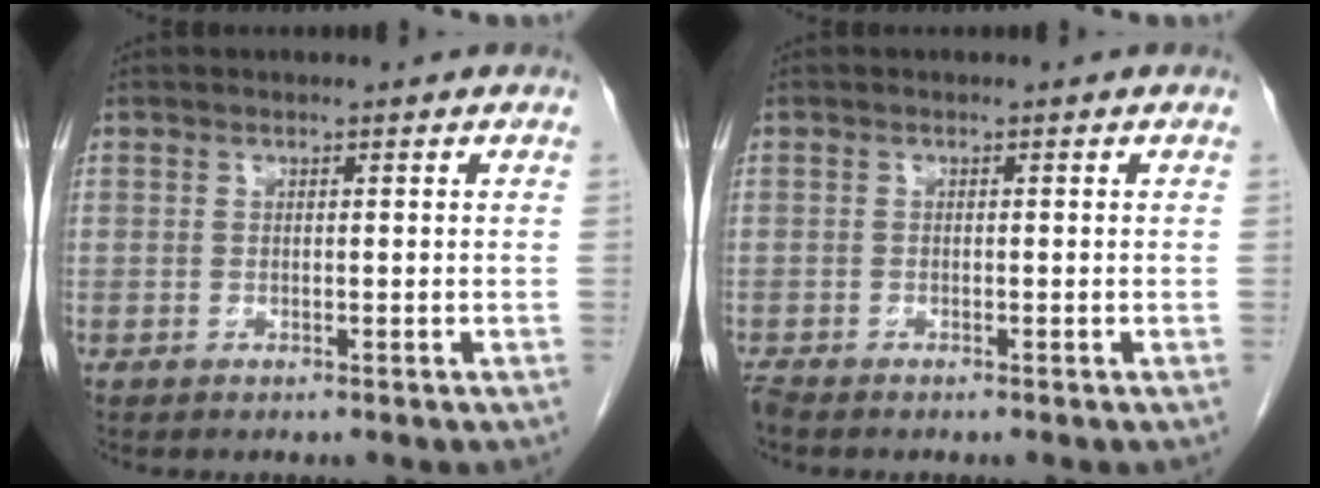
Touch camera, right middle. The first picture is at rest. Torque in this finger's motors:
{"motor_torque": [0.09, -0.05, -0.02, 0.01]}